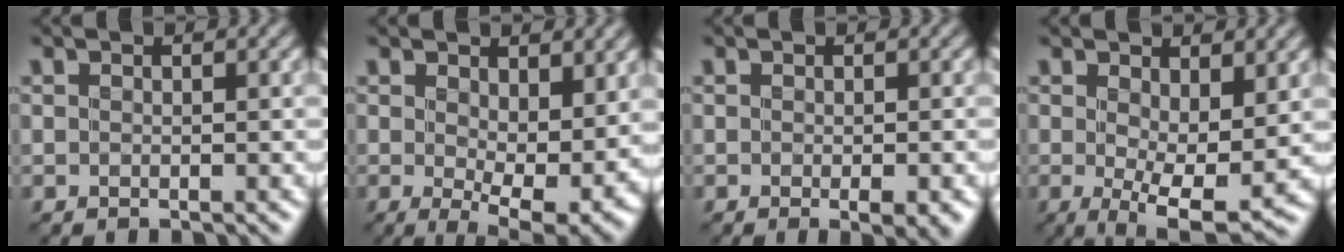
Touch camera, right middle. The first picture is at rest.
{"total": 7.6, "force": [1.1, 3.3, 6.8], "torque": [-0.107, -0.019, 0.024]}
{"total": 2.0, "force": [-0.8, 0.4, 1.9], "torque": [-0.027, -0.005, -0.008]}
{"total": 6.4, "force": [0.4, 2.2, 6.0], "torque": [-0.099, -0.016, 0.009]}